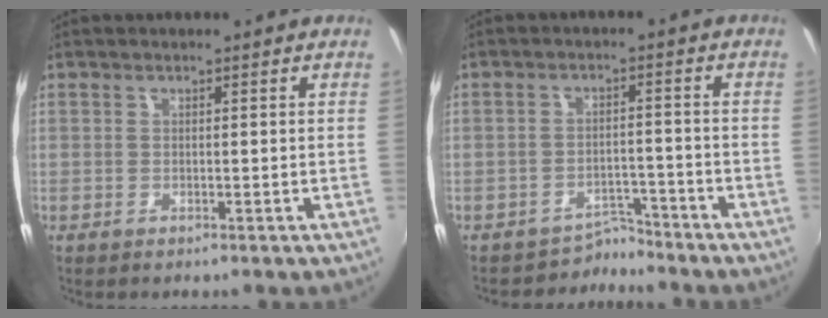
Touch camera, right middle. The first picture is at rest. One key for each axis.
{"total": 4.0, "fx": -3.8, "fy": 1.1, "fz": -0.9, "tx": 0.014, "ty": 0.013, "tz": -0.061}